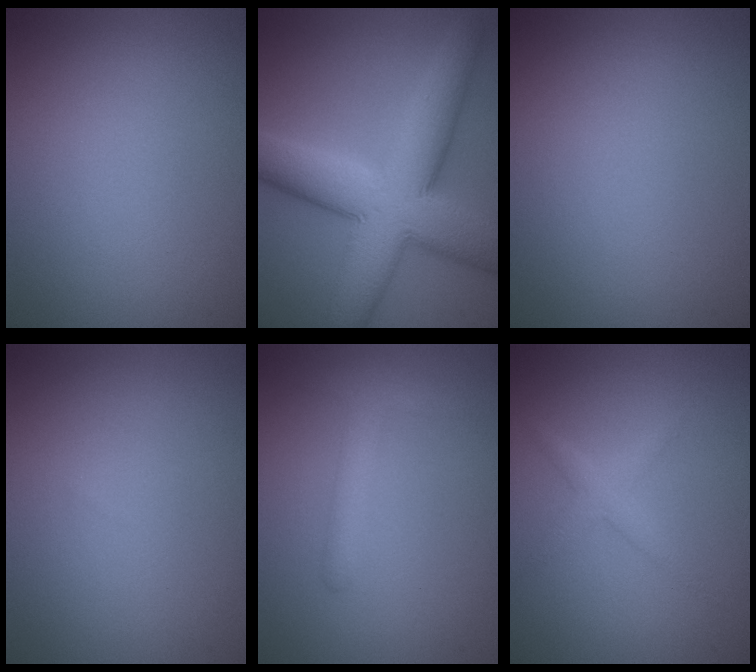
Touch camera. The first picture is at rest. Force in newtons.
{"total": 11.0, "press": 11.0, "slide": 0.2}
{"total": 0.0}
{"total": 0.0}
{"total": 2.4, "press": 2.4, "slide": 0.2}
{"total": 1.6, "press": 1.6, "slide": 0.1}